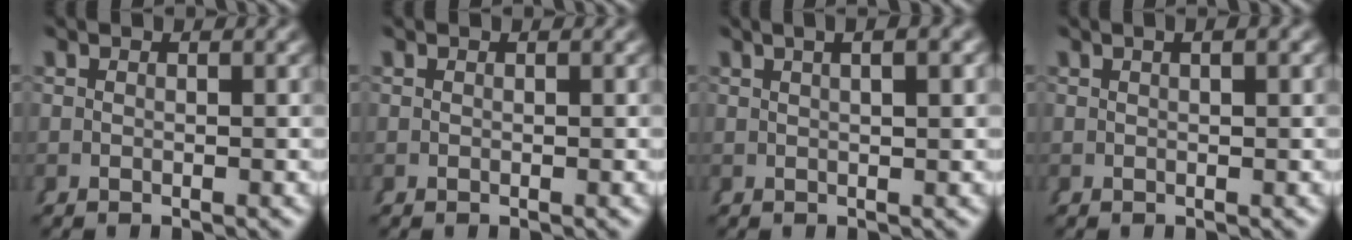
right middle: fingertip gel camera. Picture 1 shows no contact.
{"total": 0.0}
{"total": 3.2, "force": [1.6, 0.4, 2.8], "torque": [-0.020, 0.023, 0.019]}
{"total": 1.2, "force": [0.5, 0.1, 1.1], "torque": [-0.014, 0.011, 0.005]}